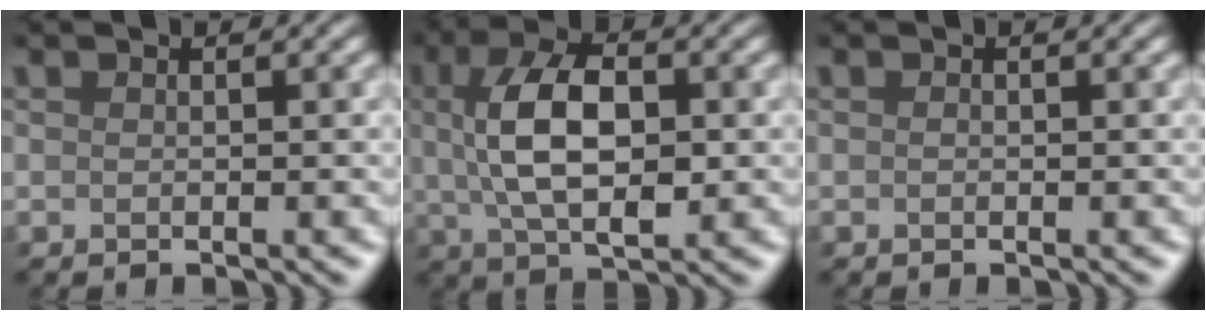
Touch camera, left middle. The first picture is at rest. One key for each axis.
{"total": 6.8, "fx": 1.3, "fy": 3.3, "fz": 5.9, "tx": -0.116, "ty": 0.010, "tz": 0.013}
{"total": 0.0}